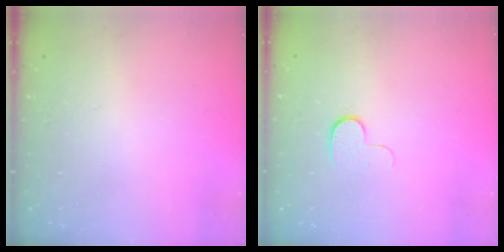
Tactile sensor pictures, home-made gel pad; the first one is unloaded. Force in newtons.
{"total": 5.5, "press": 5.4, "slide": 0.8}